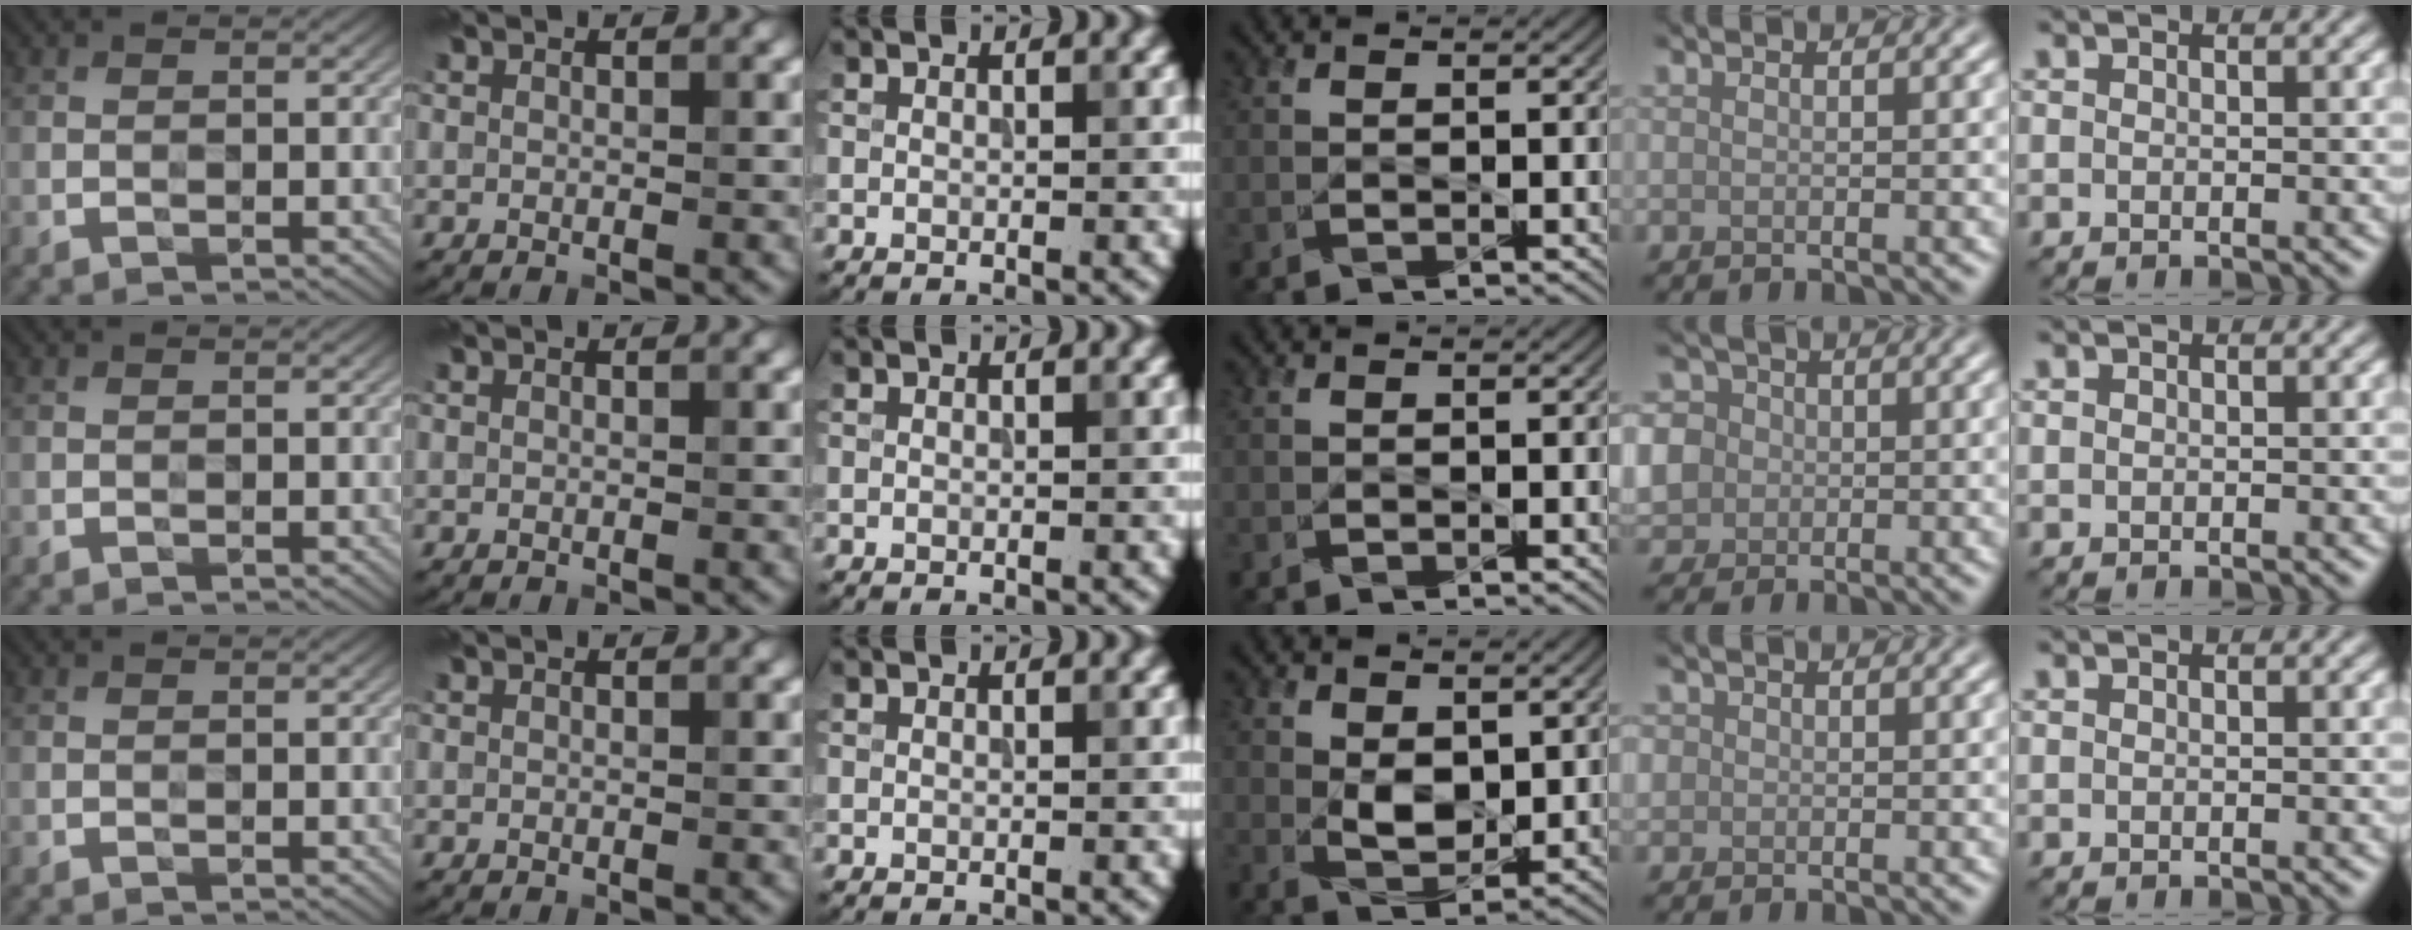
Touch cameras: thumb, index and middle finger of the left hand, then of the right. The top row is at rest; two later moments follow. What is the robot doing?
{"motion": "wipe", "object": "compact mirror"}